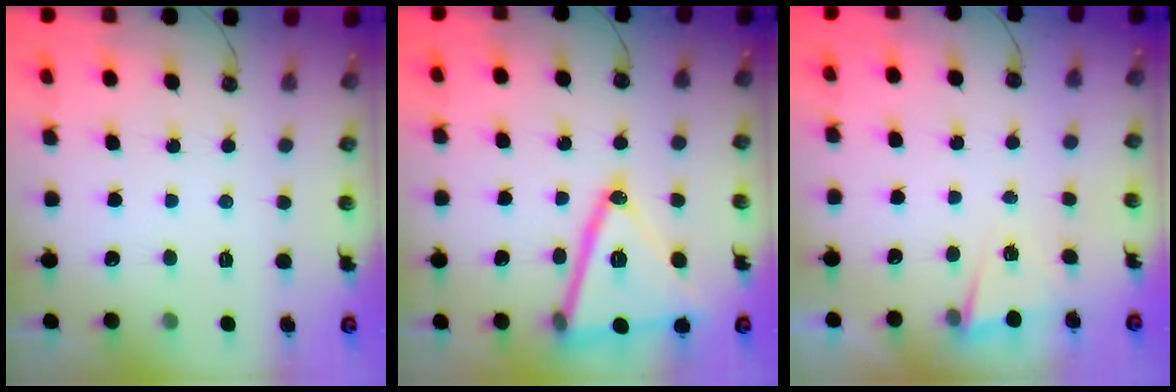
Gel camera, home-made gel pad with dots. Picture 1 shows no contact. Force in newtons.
{"total": 22.6, "press": 22.3, "slide": 3.3}
{"total": 2.4, "press": 2.2, "slide": 1.1}